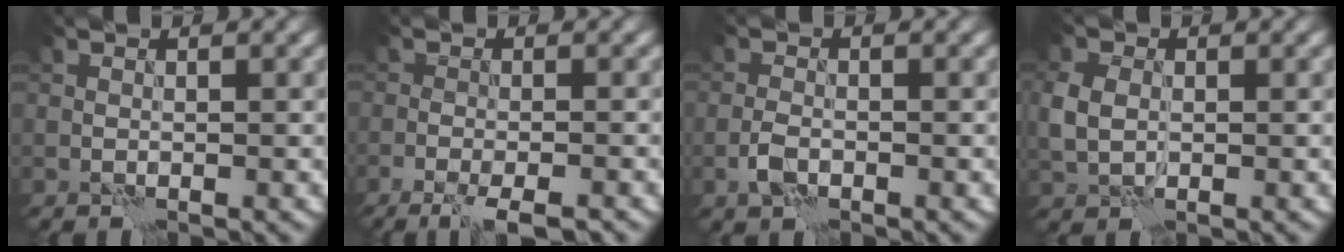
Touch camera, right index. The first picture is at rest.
{"total": 5.1, "force": [-3.8, 1.2, 3.2], "torque": [-0.048, -0.006, -0.053]}
{"total": 1.8, "force": [-0.9, 1.0, 1.2], "torque": [-0.024, 0.003, -0.022]}
{"total": 3.3, "force": [0.1, 2.5, 2.1], "torque": [-0.056, 0.002, 0.002]}